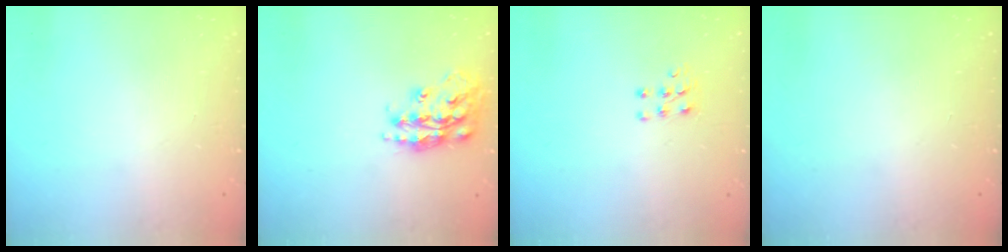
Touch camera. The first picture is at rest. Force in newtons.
{"total": 17.5, "press": 17.4, "slide": 1.1}
{"total": 5.5, "press": 5.4, "slide": 1.1}
{"total": 0.0}